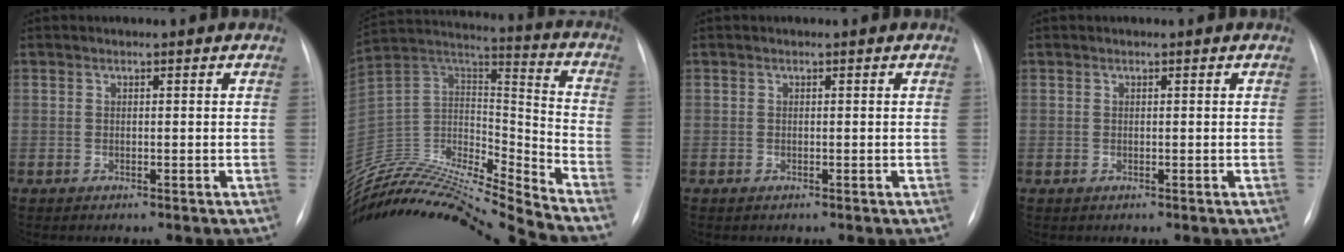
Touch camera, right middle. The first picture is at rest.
{"total": 27.6, "force": [-26.0, 0.0, 9.2], "torque": [-0.203, -0.010, -0.444]}
{"total": 0.0}
{"total": 0.0}